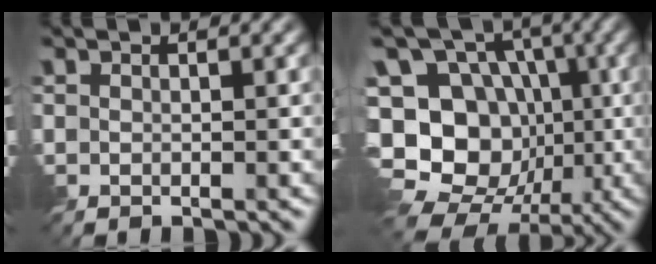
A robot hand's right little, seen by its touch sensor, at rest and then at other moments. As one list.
[{"total": 18.7, "force": [-5.4, 15.7, 8.5], "torque": [-0.192, 0.012, -0.102]}]